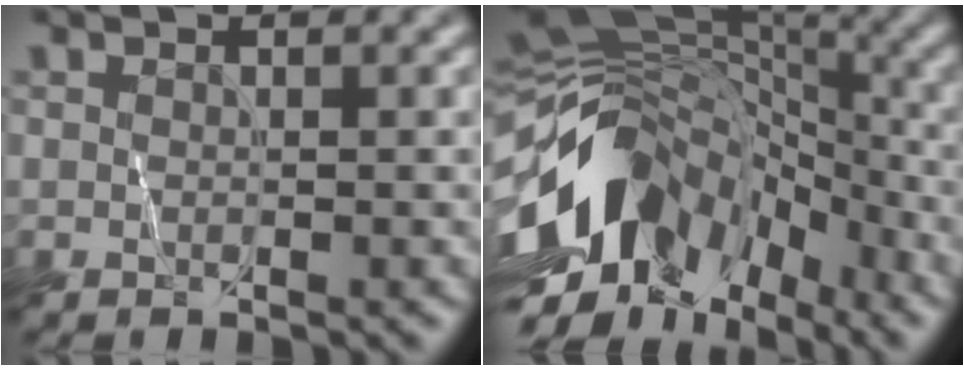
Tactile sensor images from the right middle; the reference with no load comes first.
{"total": 12.7, "force": [-4.9, 8.0, 8.5], "torque": [-0.164, 0.022, -0.098]}